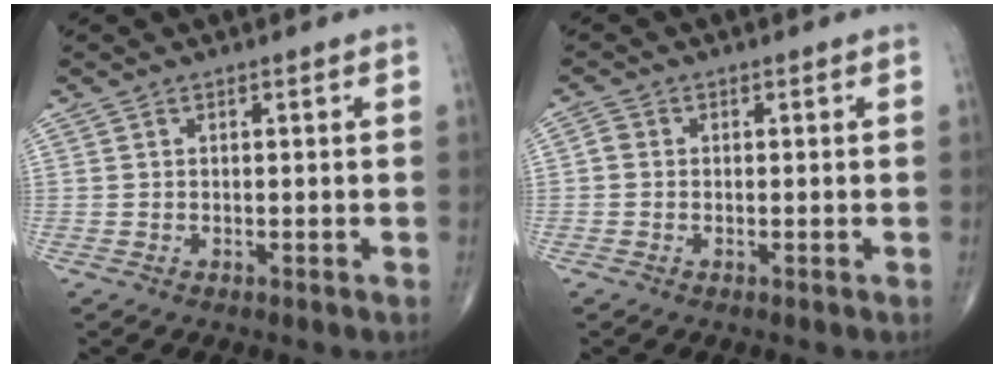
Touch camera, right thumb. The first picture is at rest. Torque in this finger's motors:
{"motor_torque": [0.18, 0.09, 0.20, -0.04, 0.01]}